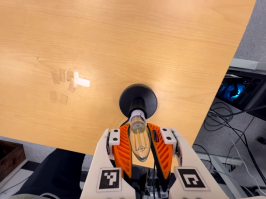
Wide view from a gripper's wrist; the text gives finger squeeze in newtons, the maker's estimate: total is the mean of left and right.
{"total": 19.9, "left": 19.2, "right": 20.5}